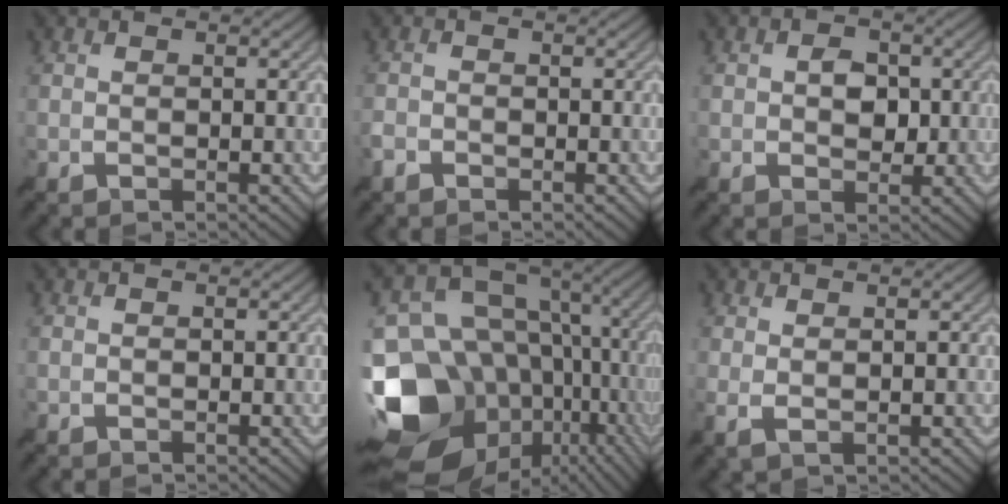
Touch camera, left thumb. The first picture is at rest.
{"total": 1.4, "force": [-1.1, 0.8, 0.4], "torque": [-0.010, 0.001, -0.029]}
{"total": 3.1, "force": [0.3, 2.3, 2.1], "torque": [-0.036, 0.000, -0.001]}
{"total": 0.0}
{"total": 21.0, "force": [-6.5, 16.1, 11.8], "torque": [-0.309, -0.016, -0.072]}
{"total": 2.2, "force": [0.6, 0.4, 2.0], "torque": [-0.042, 0.005, 0.012]}